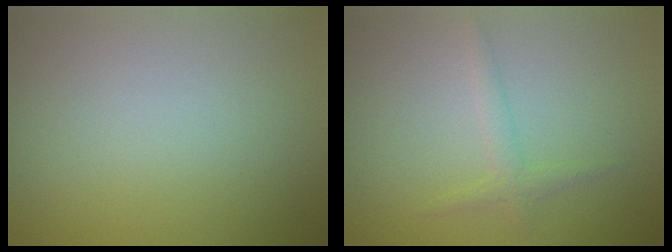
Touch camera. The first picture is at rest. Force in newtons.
{"total": 1.4, "press": 1.4, "slide": 0.1}